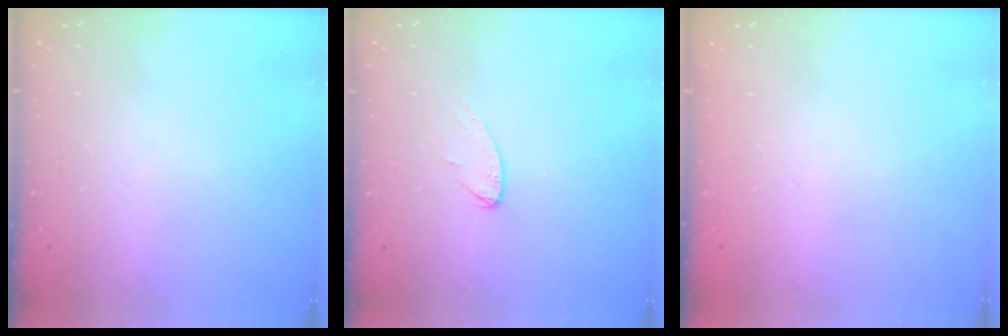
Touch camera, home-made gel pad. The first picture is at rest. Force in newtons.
{"total": 4.9, "press": 4.9, "slide": 0.5}
{"total": 0.0}